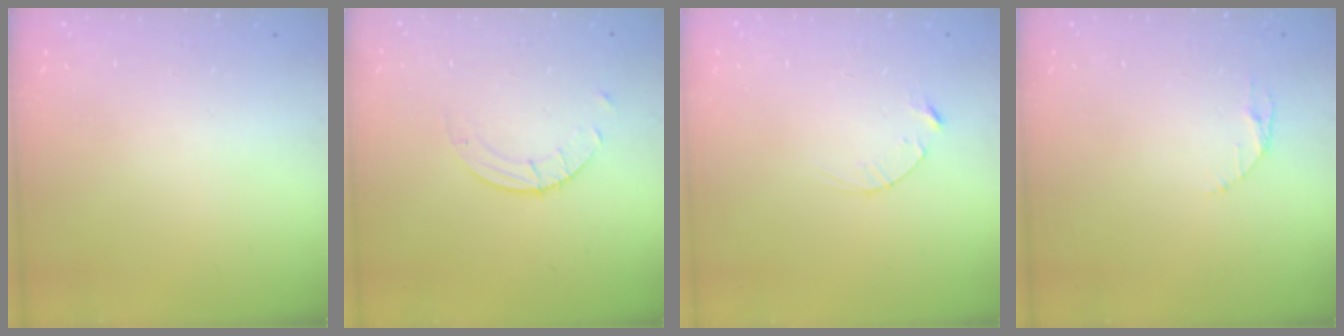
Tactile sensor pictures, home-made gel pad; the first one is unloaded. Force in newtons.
{"total": 4.0, "press": 4.0, "slide": 0.4}
{"total": 2.5, "press": 2.5, "slide": 0.4}
{"total": 2.9, "press": 2.9, "slide": 0.4}